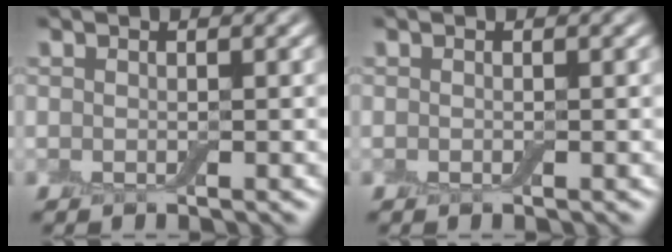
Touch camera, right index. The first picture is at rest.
{"total": 0.0}